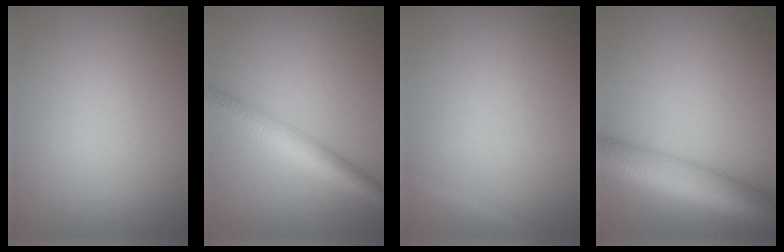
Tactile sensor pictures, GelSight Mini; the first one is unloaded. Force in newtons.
{"total": 4.4, "press": 4.4, "slide": 0.1}
{"total": 1.4, "press": 1.4, "slide": 0.1}
{"total": 8.8, "press": 8.8, "slide": 0.2}